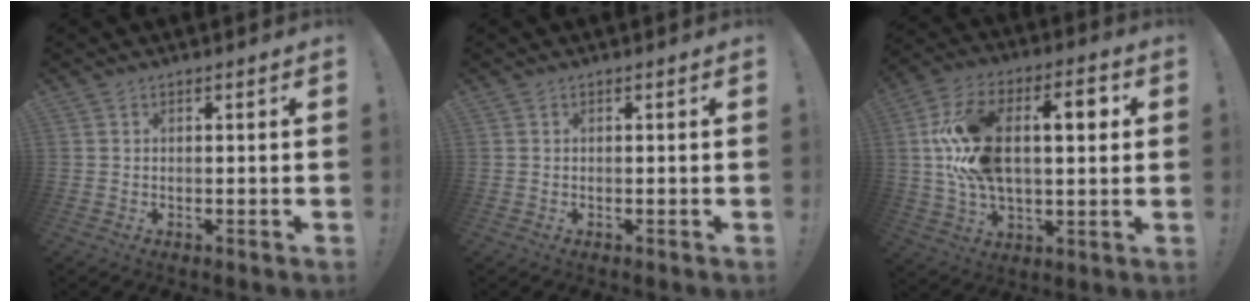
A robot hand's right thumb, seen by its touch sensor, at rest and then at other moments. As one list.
[{"total": 0.0}, {"total": 19.1, "force": [3.1, 10.6, 15.6], "torque": [-0.266, 0.019, 0.050]}]